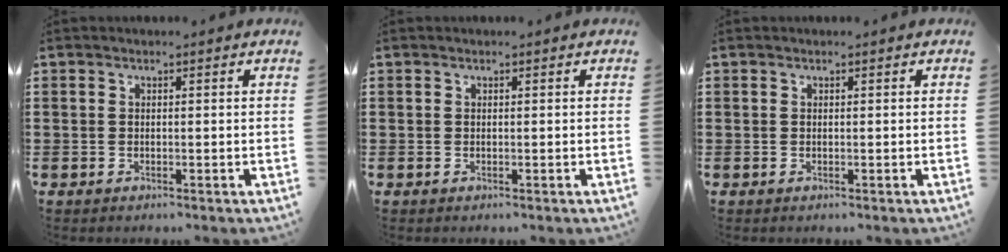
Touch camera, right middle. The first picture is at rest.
{"total": 0.0}
{"total": 0.0}